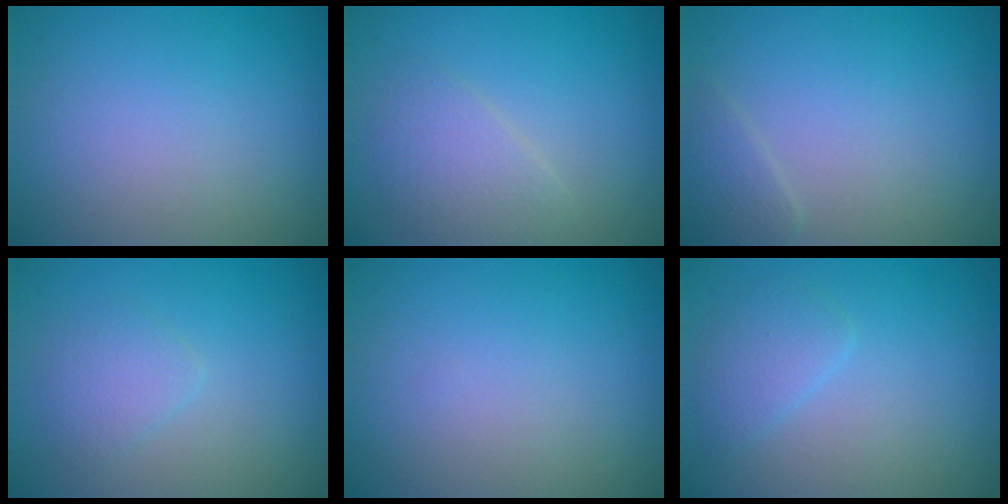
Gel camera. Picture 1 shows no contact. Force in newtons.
{"total": 2.5, "press": 2.5, "slide": 0.1}
{"total": 1.3, "press": 1.3, "slide": 0.1}
{"total": 1.7, "press": 1.7, "slide": 0.1}
{"total": 0.0}
{"total": 1.8, "press": 1.8, "slide": 0.1}